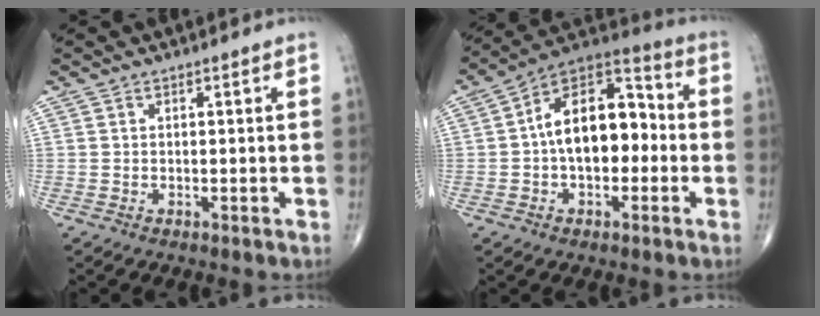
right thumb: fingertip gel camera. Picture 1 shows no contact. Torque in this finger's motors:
{"motor_torque": [0.10, 0.41, 0.90, 0.33, 0.12]}